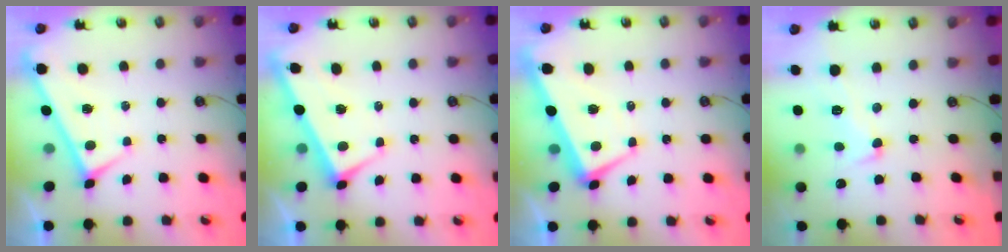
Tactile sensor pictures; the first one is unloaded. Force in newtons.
{"total": 2.9, "press": 2.7, "slide": 0.9}
{"total": 1.9, "press": 1.5, "slide": 1.2}
{"total": 4.4, "press": 4.2, "slide": 1.2}